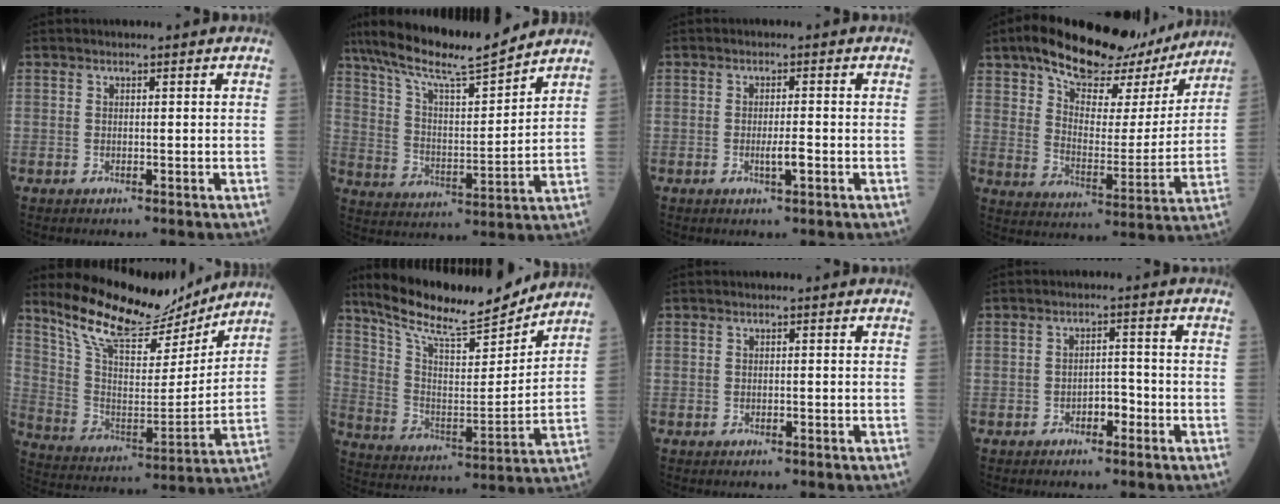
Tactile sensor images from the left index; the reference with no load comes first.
{"total": 16.6, "force": [14.2, 1.3, 8.5], "torque": [-0.152, 0.004, 0.244]}
{"total": 2.1, "force": [-0.9, 0.1, 1.9], "torque": [-0.033, -0.006, -0.016]}
{"total": 21.7, "force": [16.6, 8.6, 10.9], "torque": [-0.163, 0.016, 0.230]}
{"total": 16.5, "force": [15.1, 3.6, 5.6], "torque": [-0.114, -0.017, 0.257]}
{"total": 18.3, "force": [16.1, 2.6, 8.3], "torque": [-0.150, -0.009, 0.267]}
{"total": 0.0}
{"total": 2.5, "force": [-1.6, 1.1, 1.6], "torque": [-0.015, 0.004, -0.031]}